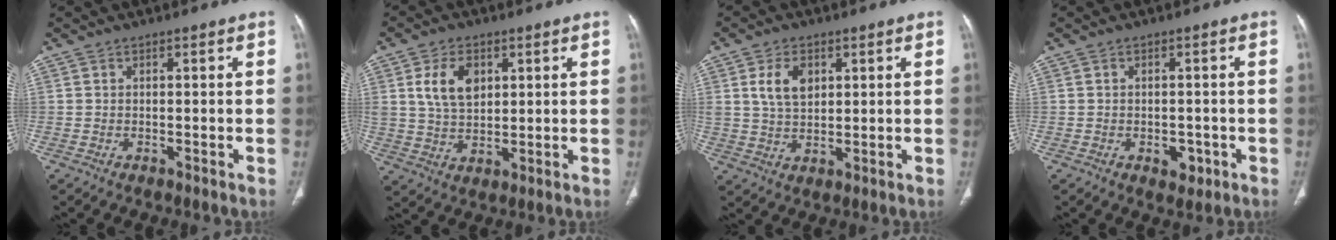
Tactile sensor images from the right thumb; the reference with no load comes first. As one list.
[{"total": 8.5, "force": [2.9, 5.4, 5.9], "torque": [-0.095, -0.010, 0.061]}, {"total": 6.8, "force": [2.4, 4.2, 4.7], "torque": [-0.076, -0.008, 0.051]}, {"total": 2.2, "force": [-1.0, 1.5, 1.4], "torque": [-0.011, 0.002, -0.009]}]